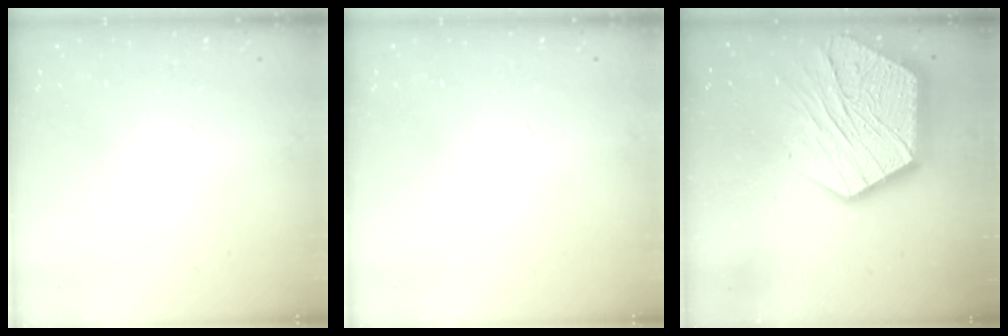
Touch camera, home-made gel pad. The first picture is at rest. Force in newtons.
{"total": 0.0}
{"total": 23.5, "press": 23.4, "slide": 2.1}